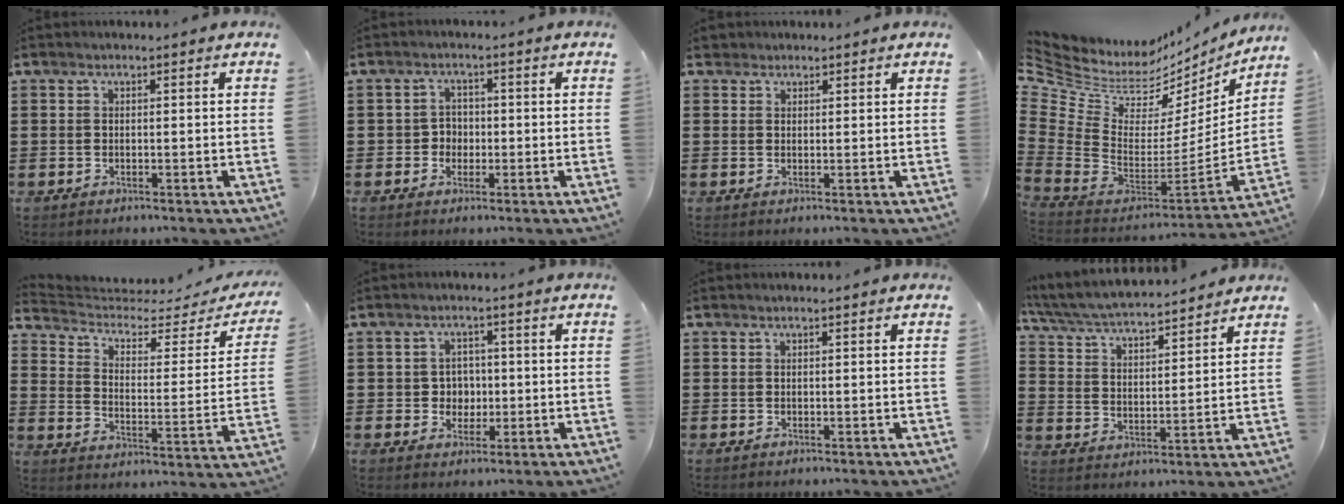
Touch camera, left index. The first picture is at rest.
{"total": 2.5, "force": [-0.8, 2.2, 0.9], "torque": [-0.025, 0.005, -0.020]}
{"total": 1.3, "force": [1.1, 0.7, 0.1], "torque": [-0.006, 0.005, 0.021]}
{"total": 6.2, "force": [5.2, 2.9, 1.7], "torque": [-0.088, -0.072, 0.087]}
{"total": 3.3, "force": [2.4, 1.5, 1.8], "torque": [-0.053, -0.023, 0.033]}
{"total": 3.1, "force": [-0.3, 2.9, 1.2], "torque": [-0.026, 0.003, -0.012]}
{"total": 0.0}
{"total": 5.2, "force": [4.9, 0.2, 1.7], "torque": [-0.055, -0.032, 0.082]}